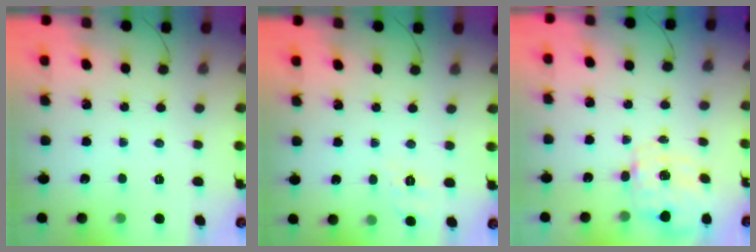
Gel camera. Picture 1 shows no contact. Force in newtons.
{"total": 1.7, "press": 0.2, "slide": 1.7}
{"total": 2.7, "press": 2.6, "slide": 0.8}